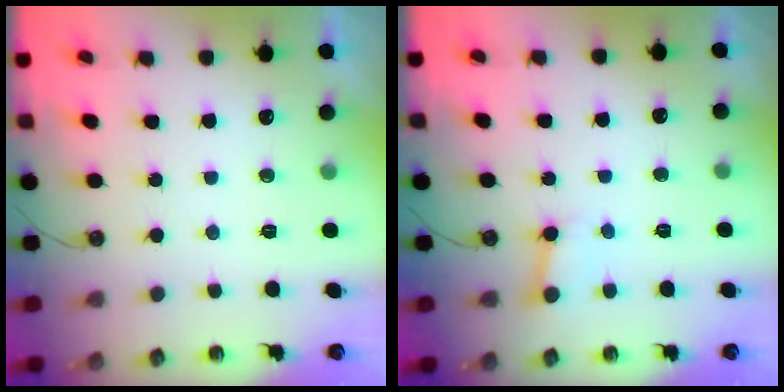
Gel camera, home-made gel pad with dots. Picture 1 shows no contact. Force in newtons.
{"total": 2.7, "press": 2.7, "slide": 0.2}